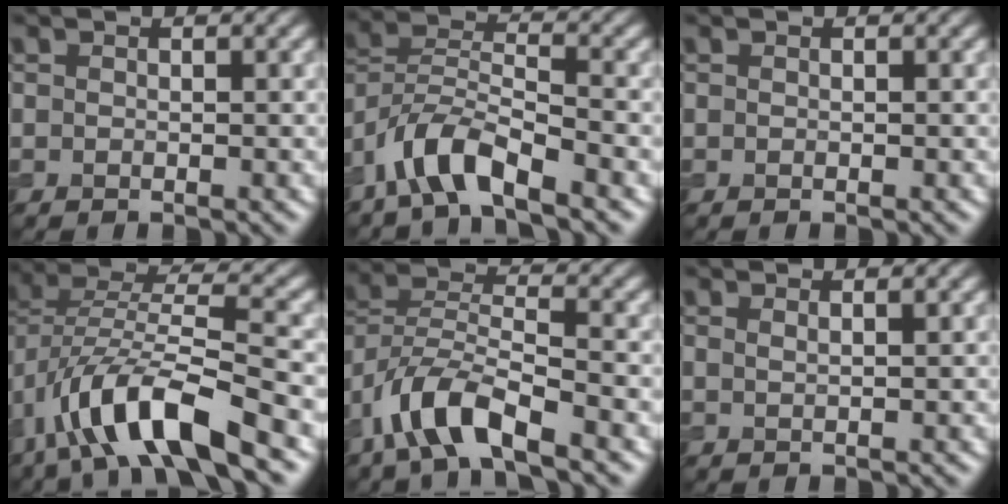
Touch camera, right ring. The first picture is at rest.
{"total": 6.3, "force": [-4.5, 1.9, 4.0], "torque": [-0.074, 0.005, -0.090]}
{"total": 0.0}
{"total": 10.5, "force": [-5.6, 3.1, 8.3], "torque": [-0.156, 0.009, -0.107]}
{"total": 7.2, "force": [-4.7, 2.4, 5.0], "torque": [-0.095, 0.002, -0.096]}
{"total": 1.0, "force": [0.7, 0.3, 0.7], "torque": [-0.007, -0.001, 0.010]}